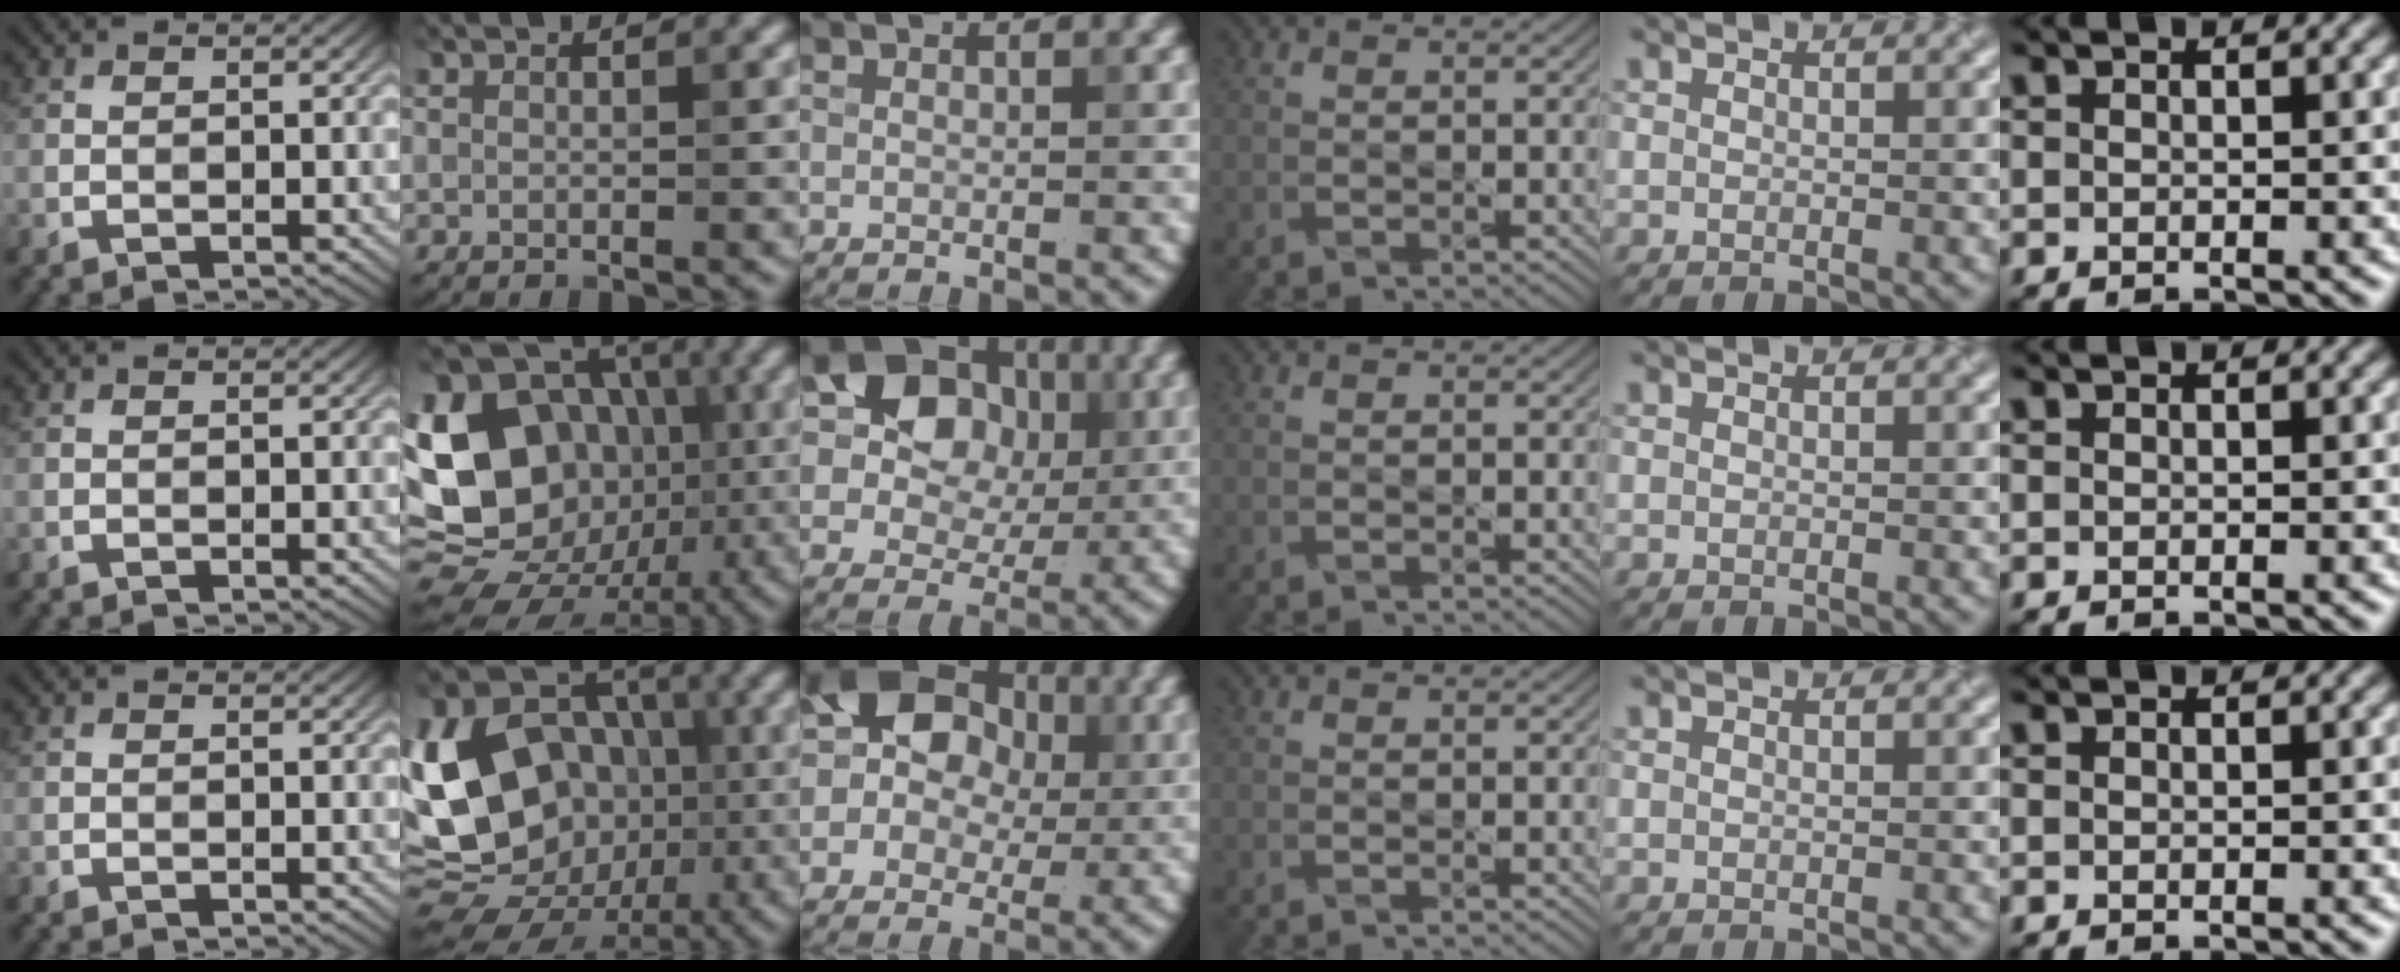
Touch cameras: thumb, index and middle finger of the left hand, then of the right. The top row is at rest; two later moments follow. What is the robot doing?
{"motion": "dispense", "object": "toothpaste"}